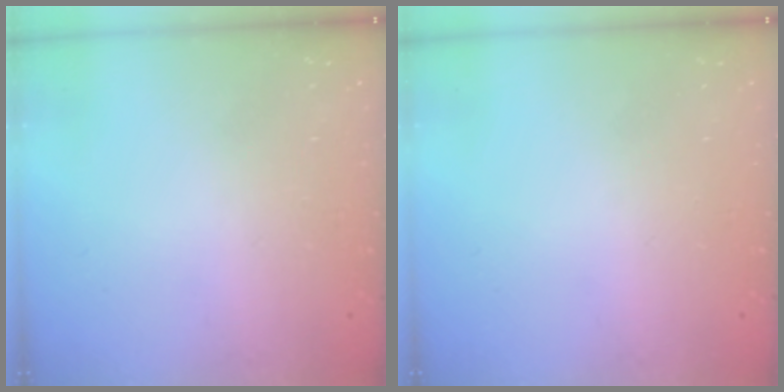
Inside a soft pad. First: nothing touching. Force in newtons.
{"total": 0.0}